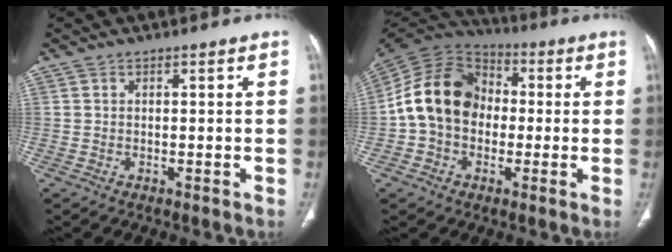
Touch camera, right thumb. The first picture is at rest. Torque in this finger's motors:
{"motor_torque": [1.73, 2.76, 0.88, -0.87, 0.20]}